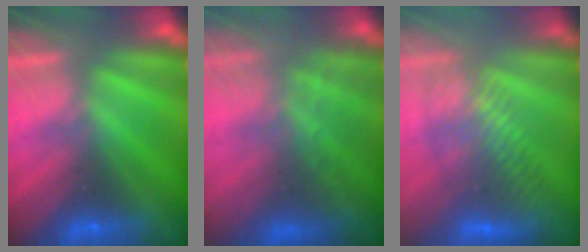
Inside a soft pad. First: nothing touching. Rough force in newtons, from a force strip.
{"total": 7.1}
{"total": 4.7}